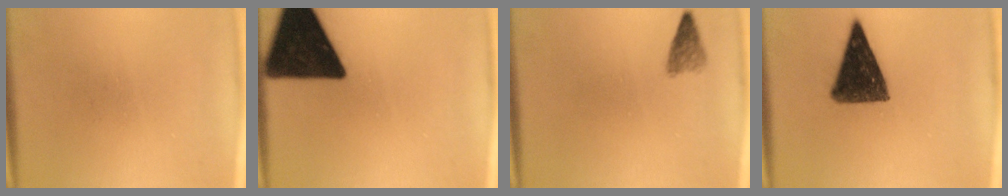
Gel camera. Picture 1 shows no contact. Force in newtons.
{"total": 18.3}
{"total": 1.9}
{"total": 12.2}